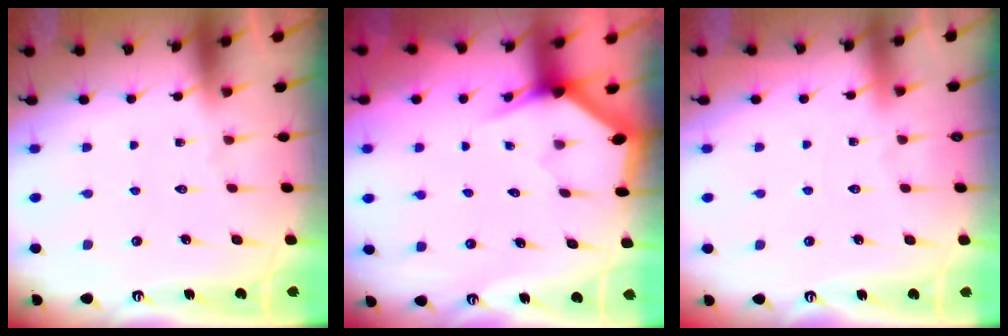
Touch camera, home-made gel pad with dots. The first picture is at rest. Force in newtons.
{"total": 3.2, "press": 3.2, "slide": 0.1}
{"total": 3.3, "press": 3.2, "slide": 0.4}